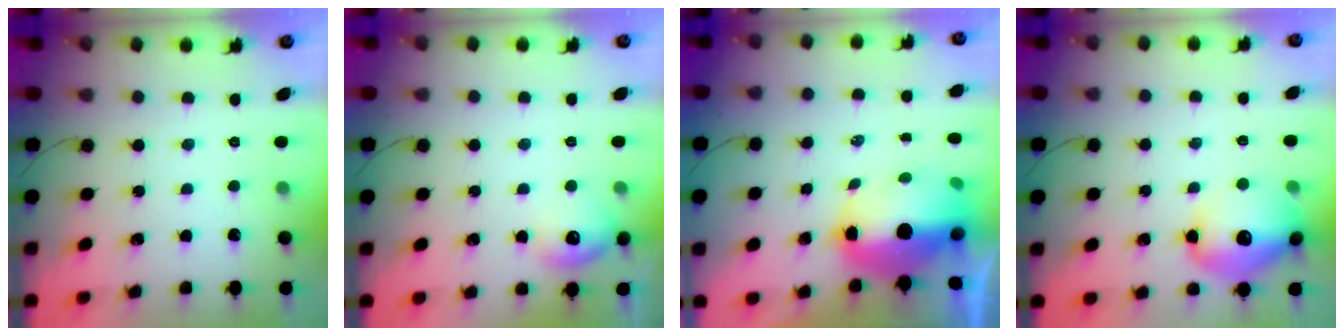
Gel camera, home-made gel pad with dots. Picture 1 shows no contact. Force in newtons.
{"total": 9.9, "press": 9.8, "slide": 1.3}
{"total": 14.3, "press": 14.1, "slide": 2.3}
{"total": 15.0, "press": 14.9, "slide": 1.6}